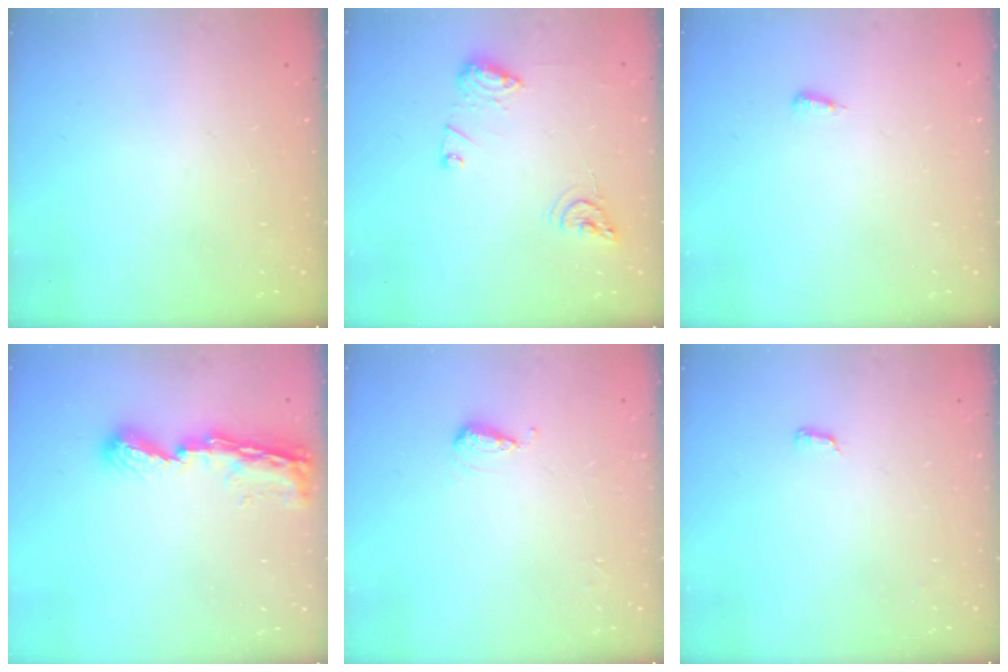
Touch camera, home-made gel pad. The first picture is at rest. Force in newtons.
{"total": 11.2, "press": 11.1, "slide": 1.1}
{"total": 3.6, "press": 2.7, "slide": 2.5}
{"total": 8.4, "press": 8.4, "slide": 1.1}
{"total": 5.2, "press": 5.1, "slide": 0.9}
{"total": 6.4, "press": 3.8, "slide": 5.1}